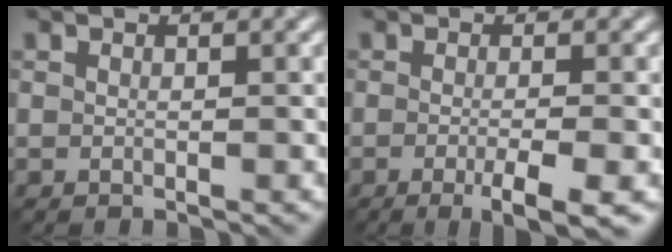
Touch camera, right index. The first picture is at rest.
{"total": 3.8, "force": [-1.4, 0.7, 3.4], "torque": [-0.053, -0.006, -0.026]}